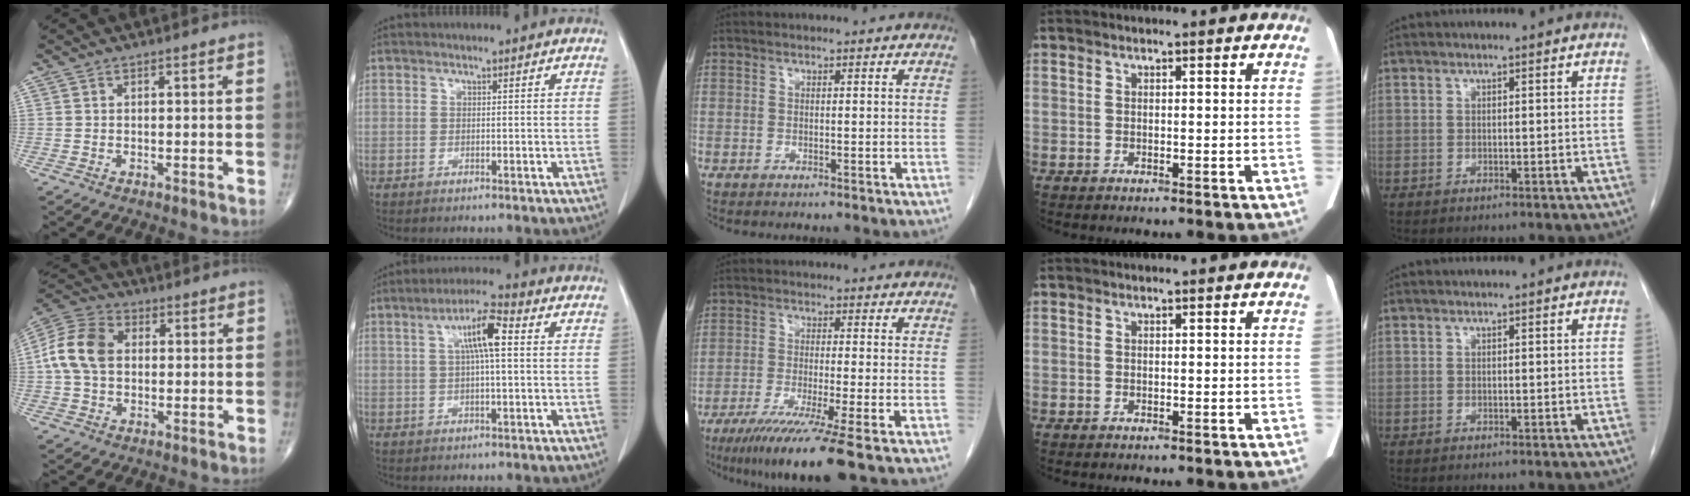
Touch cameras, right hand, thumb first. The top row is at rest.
{"thumb": {"total": 11.1, "force": [0.8, 8.0, 7.7], "torque": [-0.149, 0.026, 0.006]}, "index": {"total": 6.9, "force": [1.5, 0.9, 6.6], "torque": [-0.117, 0.017, 0.024]}, "middle": {"total": 10.1, "force": [-6.8, -1.5, 7.3], "torque": [-0.118, -0.034, -0.112]}}